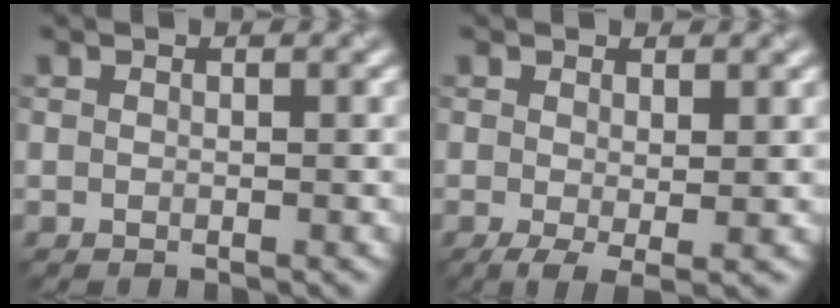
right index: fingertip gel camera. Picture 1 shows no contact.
{"total": 2.3, "force": [-0.3, 0.8, 2.2], "torque": [-0.044, -0.012, -0.006]}